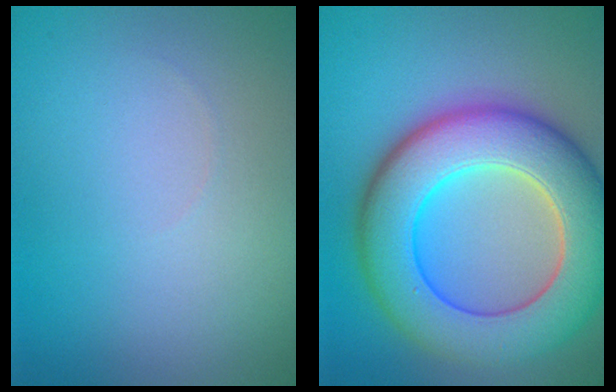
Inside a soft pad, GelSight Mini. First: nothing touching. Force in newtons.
{"total": 11.7, "press": 11.7, "slide": 0.4}